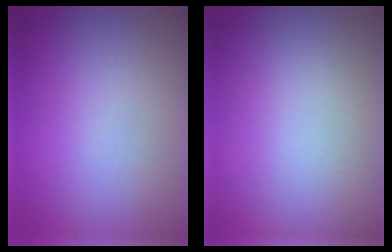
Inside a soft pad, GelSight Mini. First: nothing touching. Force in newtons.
{"total": 0.0}